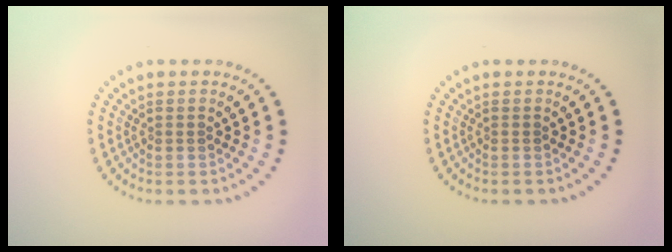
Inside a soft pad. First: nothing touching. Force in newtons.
{"total": 0.0}